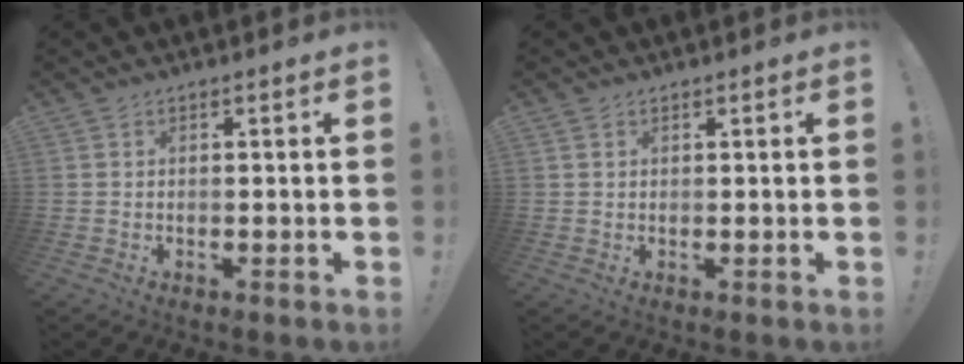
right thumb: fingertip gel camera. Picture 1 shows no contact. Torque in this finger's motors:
{"motor_torque": [0.00, -0.08, 0.14, -0.15, 0.03]}